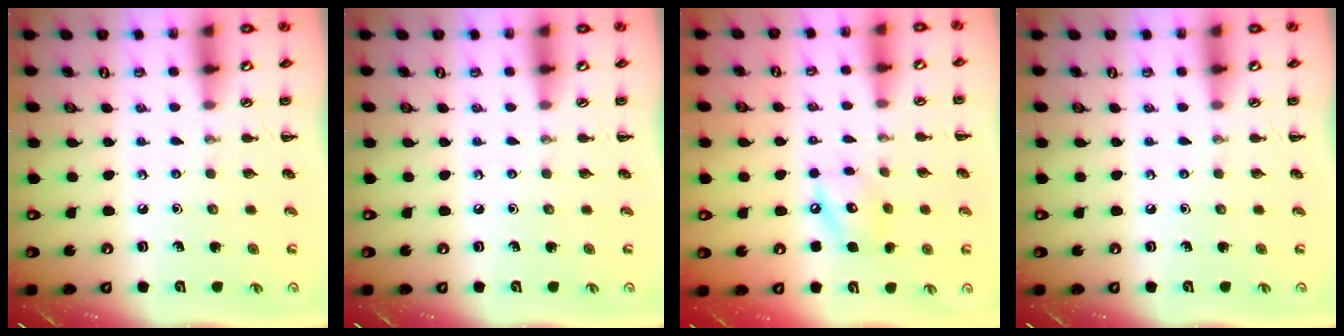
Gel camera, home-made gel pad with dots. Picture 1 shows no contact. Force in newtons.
{"total": 0.0}
{"total": 9.3, "press": 9.3, "slide": 1.2}
{"total": 0.0}